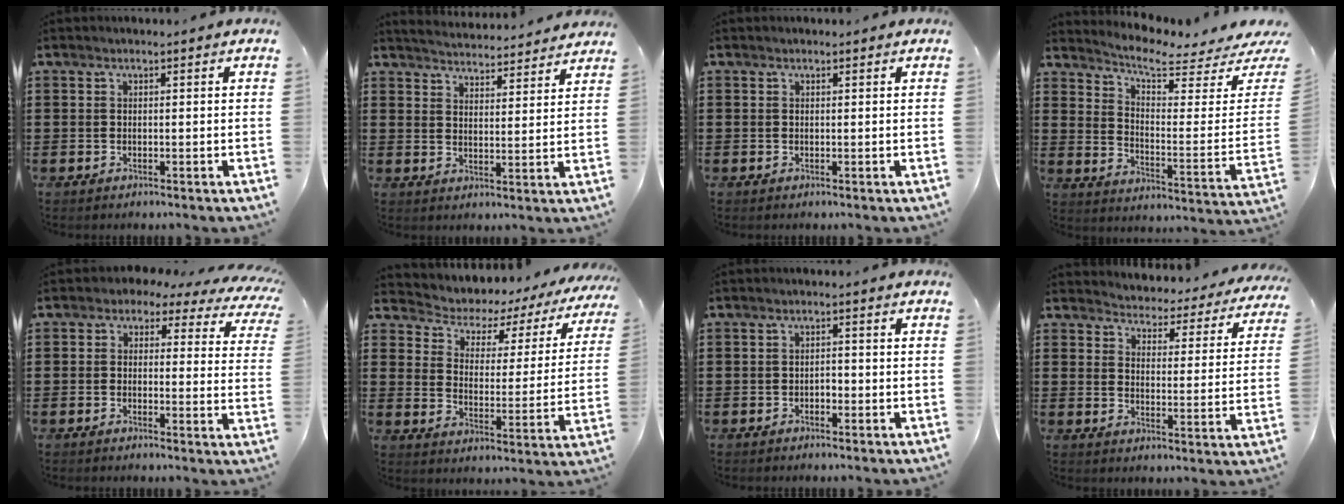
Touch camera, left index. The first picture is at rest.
{"total": 4.1, "force": [4.1, -0.4, -0.1], "torque": [-0.017, -0.031, 0.070]}
{"total": 0.5, "force": [0.3, 0.4, 0.0], "torque": [-0.002, 0.003, 0.005]}
{"total": 5.0, "force": [4.3, 0.8, 2.4], "torque": [-0.066, -0.043, 0.066]}
{"total": 2.5, "force": [1.4, 1.6, 1.3], "torque": [-0.037, -0.010, 0.019]}
{"total": 3.7, "force": [3.2, 1.7, 0.9], "torque": [-0.043, -0.030, 0.044]}
{"total": 1.3, "force": [-0.4, 0.7, 1.0], "torque": [-0.021, 0.001, -0.009]}
{"total": 3.6, "force": [3.6, 0.2, -0.2], "torque": [-0.014, -0.039, 0.055]}